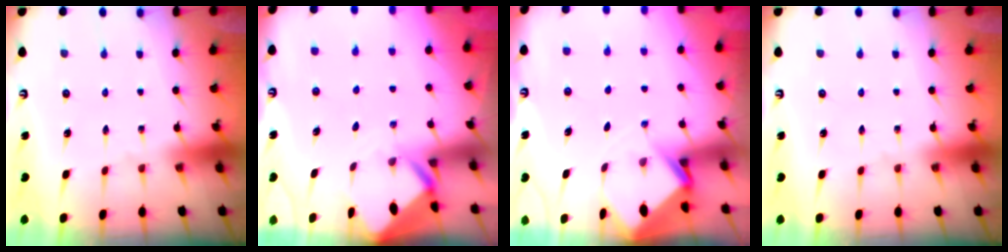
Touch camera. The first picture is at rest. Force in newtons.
{"total": 3.4, "press": 3.4, "slide": 0.2}
{"total": 3.5, "press": 3.5, "slide": 0.2}
{"total": 0.0}